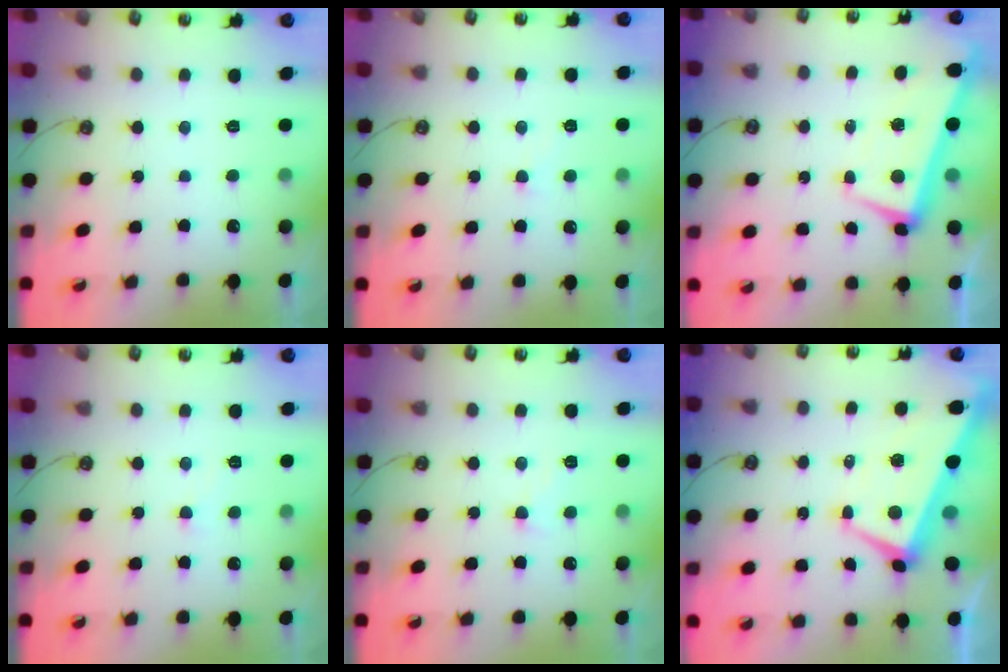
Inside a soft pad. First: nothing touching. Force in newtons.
{"total": 0.7, "press": 0.5, "slide": 0.5}
{"total": 2.2, "press": 2.1, "slide": 0.7}
{"total": 4.4, "press": 4.4, "slide": 0.2}
{"total": 0.9, "press": 0.7, "slide": 0.5}
{"total": 2.2, "press": 1.9, "slide": 1.1}